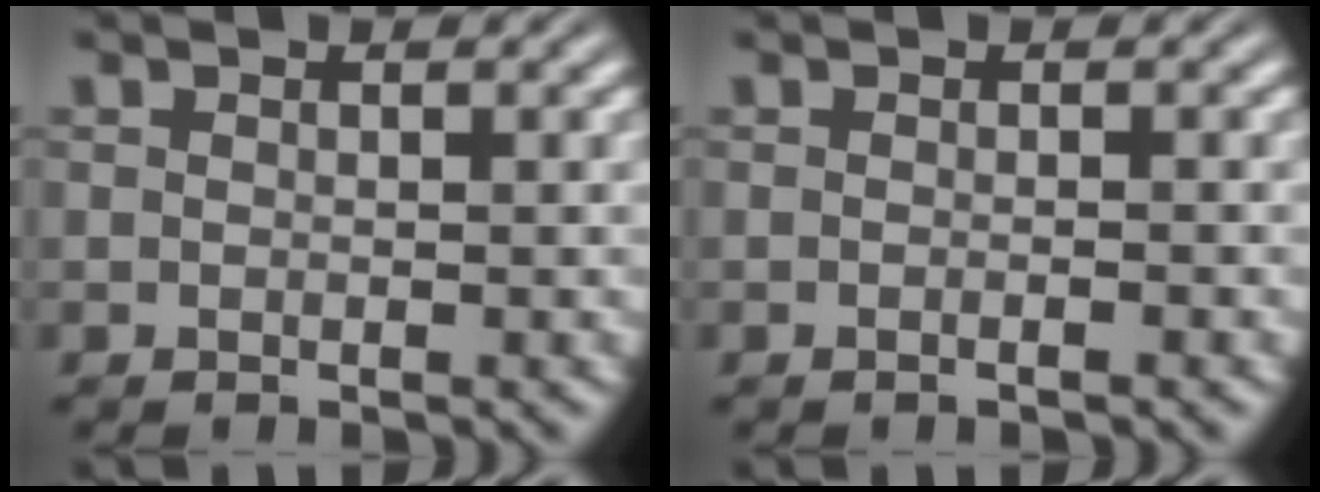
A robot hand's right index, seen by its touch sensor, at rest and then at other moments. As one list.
[{"total": 0.7, "force": [-0.6, -0.1, 0.2], "torque": [-0.008, 0.002, -0.013]}]